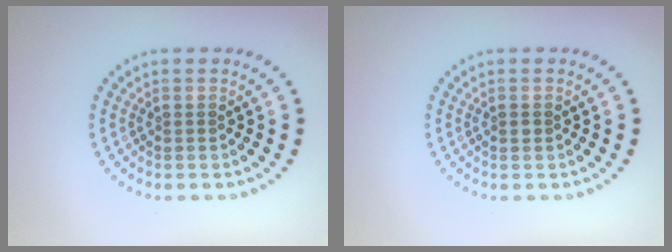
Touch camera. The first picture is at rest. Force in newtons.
{"total": 0.7, "press": 0.7, "slide": 0.1}